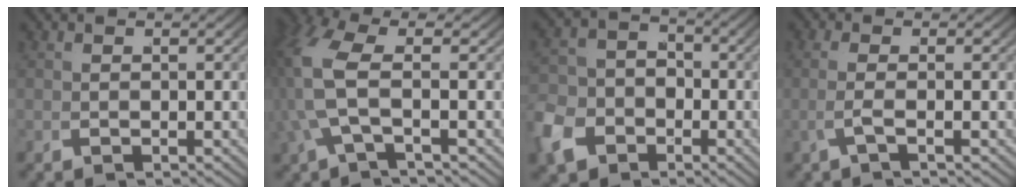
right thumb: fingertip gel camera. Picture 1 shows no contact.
{"total": 5.6, "force": [0.2, 2.6, 4.9], "torque": [-0.137, -0.017, 0.017]}
{"total": 7.1, "force": [-3.1, 5.7, 2.7], "torque": [-0.051, -0.030, -0.041]}
{"total": 2.0, "force": [-0.1, 0.1, 1.9], "torque": [-0.052, -0.001, 0.001]}